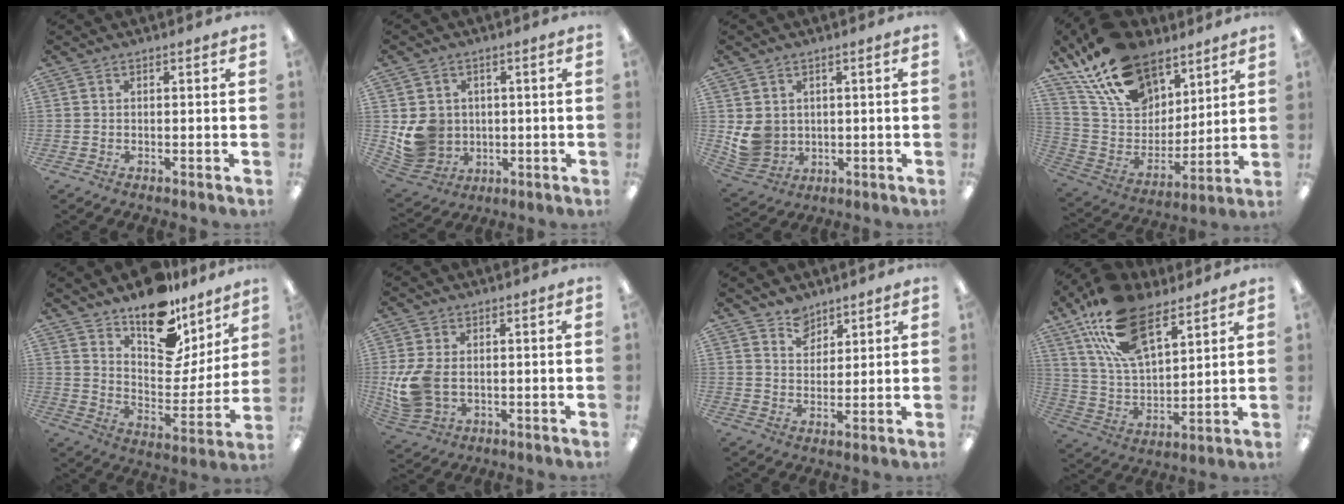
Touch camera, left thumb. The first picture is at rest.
{"total": 8.8, "force": [0.4, 8.3, 2.7], "torque": [-0.066, 0.003, 0.019]}
{"total": 7.0, "force": [1.3, 6.5, 2.3], "torque": [-0.061, -0.003, 0.032]}
{"total": 20.6, "force": [14.6, 11.6, 8.8], "torque": [-0.178, -0.080, 0.273]}
{"total": 15.9, "force": [12.6, 7.4, 6.2], "torque": [-0.094, -0.103, 0.225]}
{"total": 9.9, "force": [-0.4, 6.8, 7.1], "torque": [-0.157, -0.002, -0.004]}
{"total": 5.9, "force": [4.7, 3.4, 0.7], "torque": [-0.008, -0.026, 0.088]}
{"total": 21.0, "force": [12.6, 10.7, 12.9], "torque": [-0.245, -0.047, 0.228]}